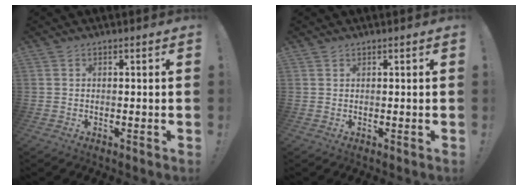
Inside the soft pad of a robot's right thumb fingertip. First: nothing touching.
{"total": 0.8, "force": [0.7, 0.3, 0.1], "torque": [0.003, -0.002, 0.012]}